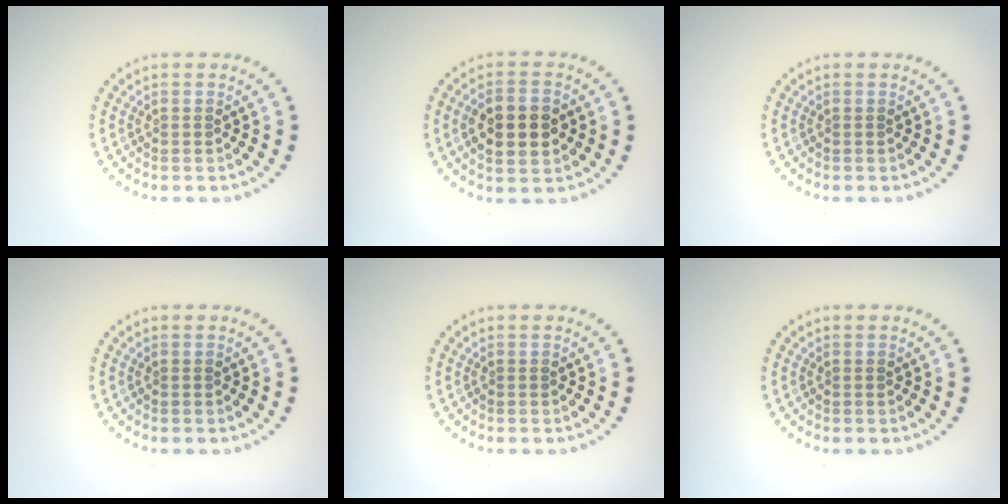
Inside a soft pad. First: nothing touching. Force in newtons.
{"total": 4.7, "press": 4.7, "slide": 0.4}
{"total": 0.0}
{"total": 0.0}
{"total": 0.0}
{"total": 0.0}